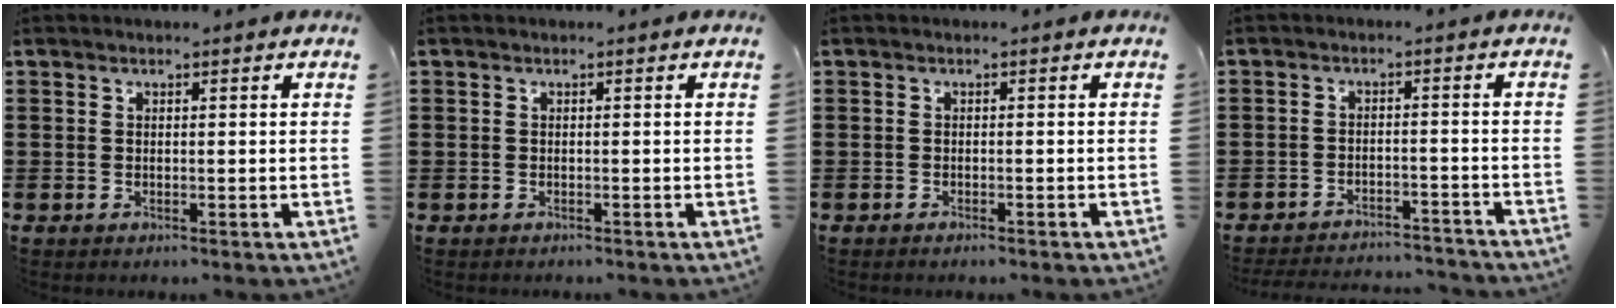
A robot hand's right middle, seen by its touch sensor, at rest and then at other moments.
{"total": 0.6, "force": [-0.4, 0.4, -0.1], "torque": [0.003, 0.005, -0.011]}
{"total": 0.6, "force": [-0.6, 0.0, 0.2], "torque": [-0.006, -0.001, -0.012]}
{"total": 3.8, "force": [-3.8, 0.4, -0.2], "torque": [-0.001, 0.003, -0.082]}